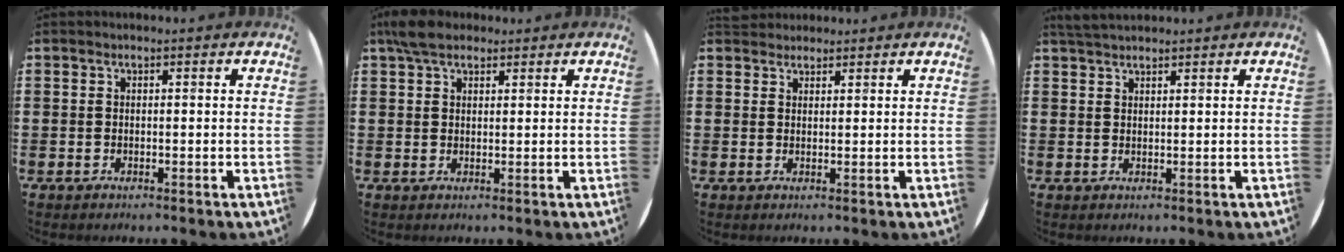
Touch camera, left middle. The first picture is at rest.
{"total": 3.9, "force": [3.1, 1.7, 1.7], "torque": [-0.031, 0.003, 0.056]}
{"total": 1.7, "force": [1.6, 0.6, -0.2], "torque": [0.002, 0.005, 0.032]}
{"total": 2.2, "force": [2.1, 0.4, 0.5], "torque": [-0.013, 0.004, 0.039]}